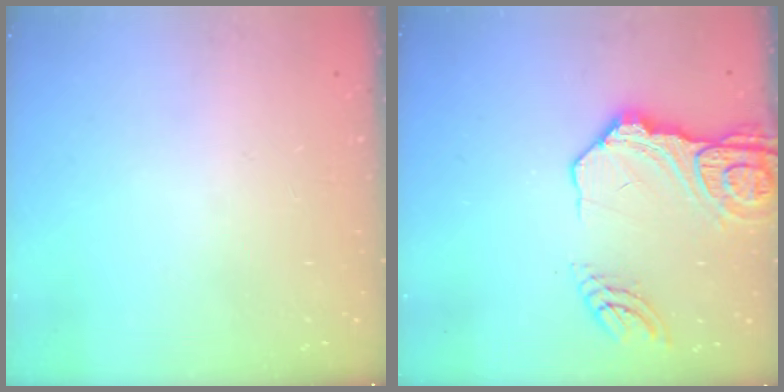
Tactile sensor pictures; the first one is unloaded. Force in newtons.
{"total": 15.9, "press": 15.7, "slide": 1.8}